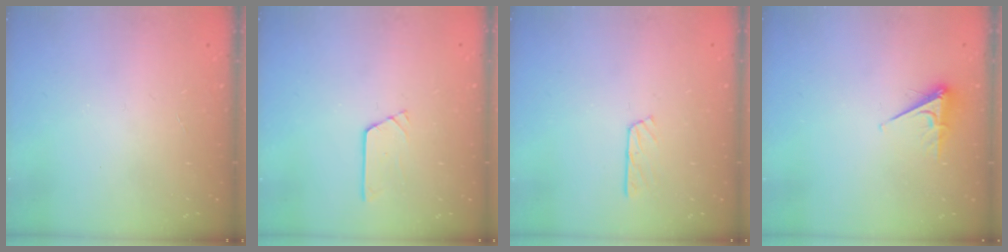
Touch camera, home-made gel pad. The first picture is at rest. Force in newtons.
{"total": 3.5, "press": 3.5, "slide": 0.2}
{"total": 3.2, "press": 3.2, "slide": 0.4}
{"total": 5.0, "press": 5.0, "slide": 0.5}